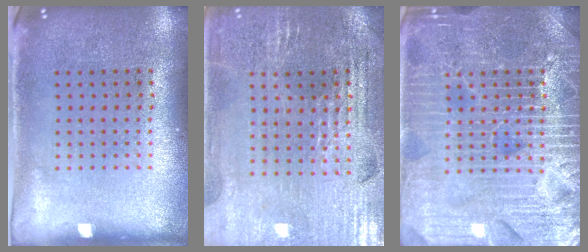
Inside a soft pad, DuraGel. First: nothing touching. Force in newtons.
{"total": 2.9, "press": 2.8, "slide": 0.5}
{"total": 7.1, "press": 7.1, "slide": 0.8}